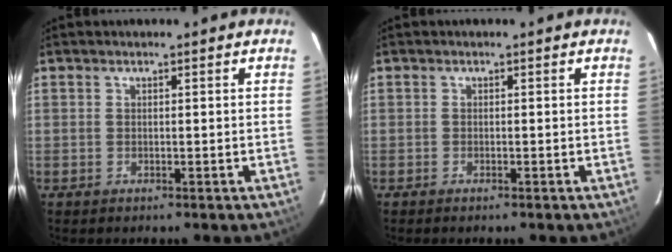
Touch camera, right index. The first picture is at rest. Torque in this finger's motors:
{"motor_torque": [0.03, 0.05, 0.05, 0.01]}